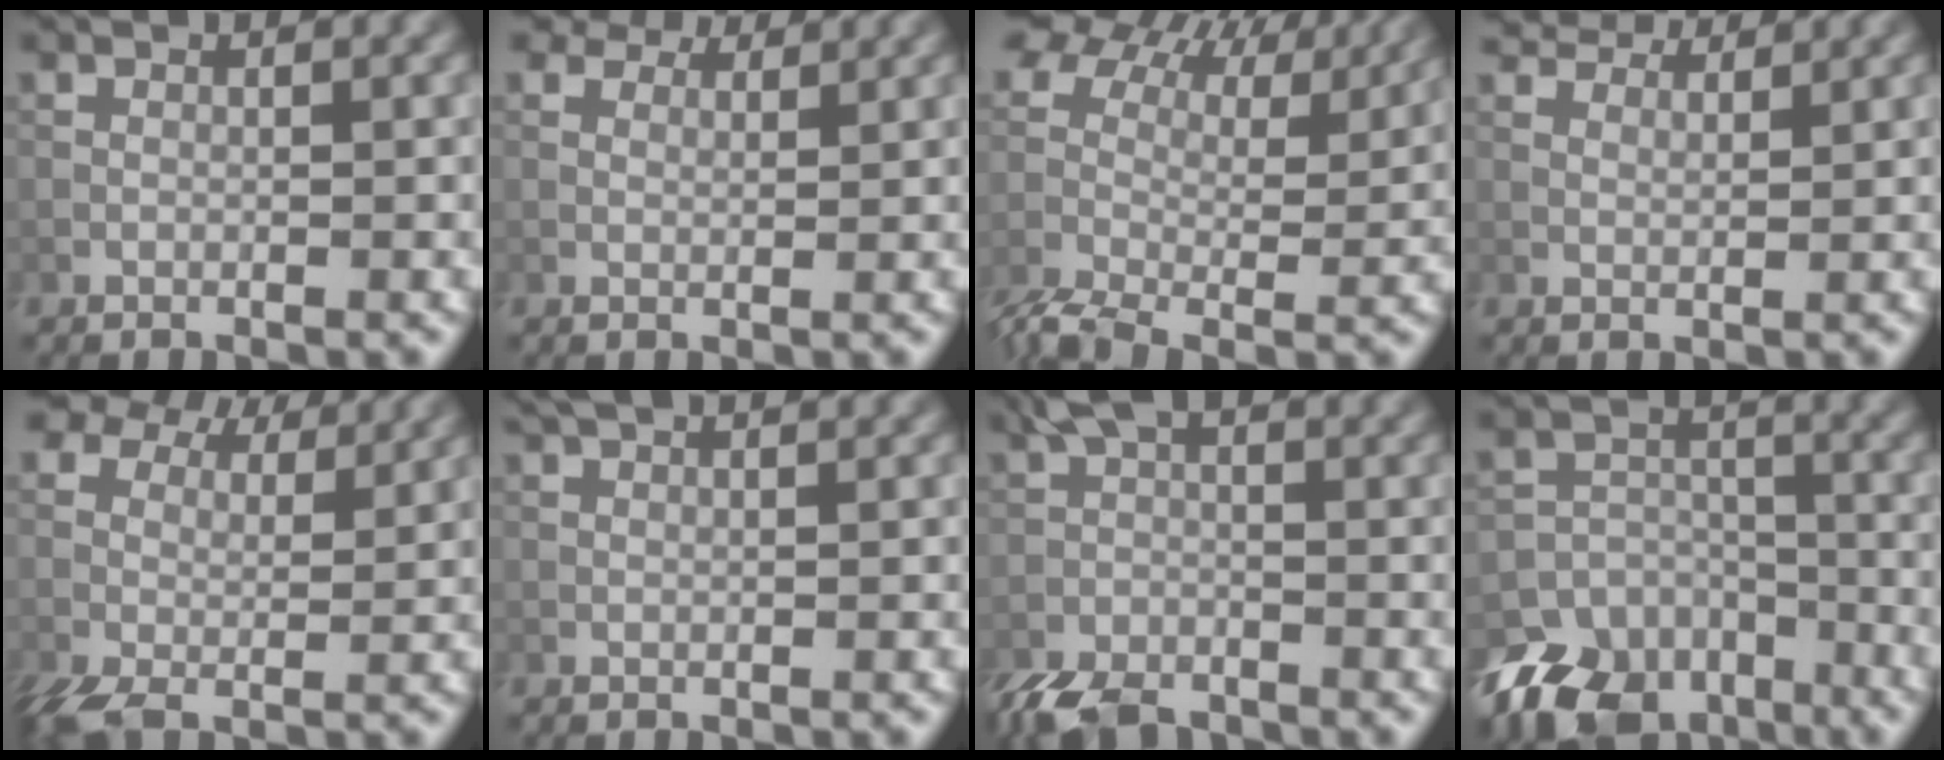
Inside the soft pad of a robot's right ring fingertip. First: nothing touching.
{"total": 6.1, "force": [4.8, 2.9, 2.4], "torque": [-0.068, -0.001, 0.074]}
{"total": 9.6, "force": [3.6, 5.6, 6.9], "torque": [-0.152, 0.009, 0.066]}
{"total": 6.2, "force": [5.3, 2.0, 2.4], "torque": [-0.069, -0.003, 0.094]}
{"total": 8.2, "force": [3.5, 5.0, 5.5], "torque": [-0.128, -0.008, 0.068]}
{"total": 3.7, "force": [2.7, 1.2, 2.2], "torque": [-0.026, 0.012, 0.018]}
{"total": 6.1, "force": [-3.9, 2.8, 3.8], "torque": [-0.081, -0.009, -0.085]}
{"total": 11.2, "force": [-7.8, 7.3, 3.3], "torque": [-0.062, -0.017, -0.136]}